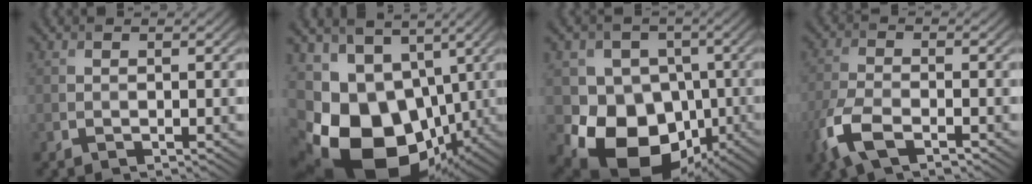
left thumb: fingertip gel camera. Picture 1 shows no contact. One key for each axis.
{"total": 19.2, "fx": -4.5, "fy": 14.0, "fz": 12.3, "tx": -0.254, "ty": -0.035, "tz": -0.066}
{"total": 13.6, "fx": -3.8, "fy": 10.8, "fz": 7.3, "tx": -0.122, "ty": -0.033, "tz": -0.087}
{"total": 6.9, "fx": -3.8, "fy": 2.9, "fz": 4.9, "tx": -0.120, "ty": -0.009, "tz": -0.086}